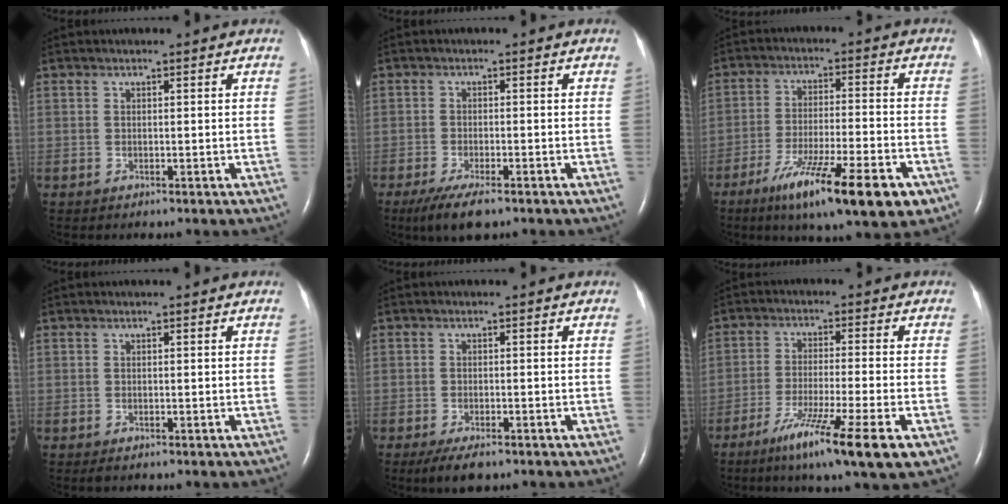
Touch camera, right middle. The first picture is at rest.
{"total": 5.9, "force": [-4.0, 1.3, 4.1], "torque": [-0.077, -0.015, -0.065]}
{"total": 15.6, "force": [-8.9, 1.8, 12.6], "torque": [-0.187, -0.031, -0.140]}
{"total": 0.5, "force": [-0.4, 0.2, 0.3], "torque": [-0.008, -0.002, -0.004]}
{"total": 4.1, "force": [-2.8, 1.3, 2.7], "torque": [-0.052, -0.007, -0.043]}
{"total": 12.6, "force": [-7.0, -0.6, 10.5], "torque": [-0.182, -0.039, -0.114]}